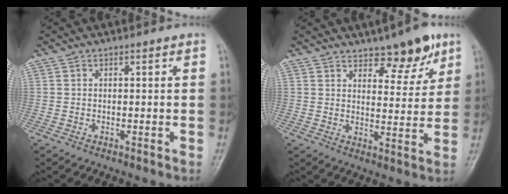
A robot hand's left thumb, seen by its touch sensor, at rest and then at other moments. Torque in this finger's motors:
{"motor_torque": [-0.40, 0.11, -0.21, -0.30, 0.01]}